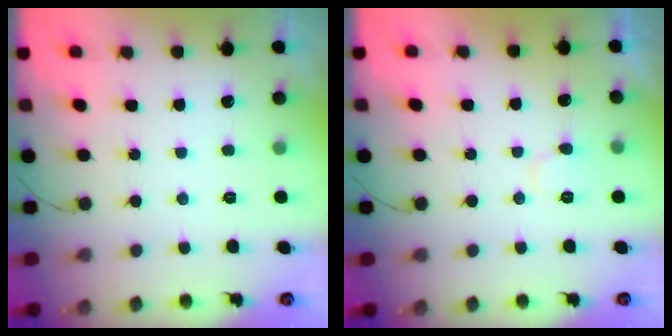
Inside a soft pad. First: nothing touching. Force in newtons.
{"total": 6.4, "press": 6.4, "slide": 0.5}